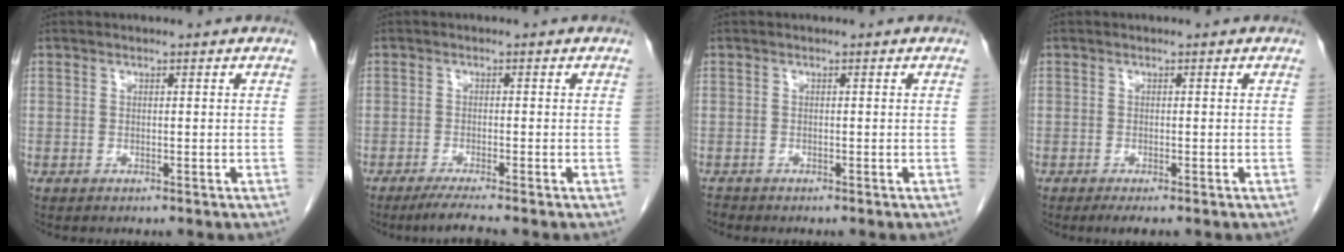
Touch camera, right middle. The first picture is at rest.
{"total": 3.7, "force": [-3.0, -0.7, 2.0], "torque": [-0.038, -0.012, -0.056]}
{"total": 0.5, "force": [-0.5, 0.1, -0.2], "torque": [-0.004, -0.002, -0.011]}
{"total": 1.8, "force": [-1.3, 0.3, 1.3], "torque": [-0.020, -0.006, -0.021]}